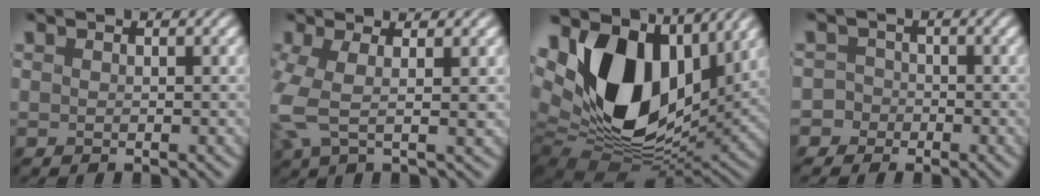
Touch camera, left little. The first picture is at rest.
{"total": 4.7, "force": [-0.2, 1.7, 4.4], "torque": [-0.109, 0.000, -0.013]}
{"total": 16.3, "force": [3.7, 10.4, 12.0], "torque": [-0.224, -0.001, 0.061]}
{"total": 4.3, "force": [-2.3, 3.6, 0.4], "torque": [0.017, 0.007, -0.065]}